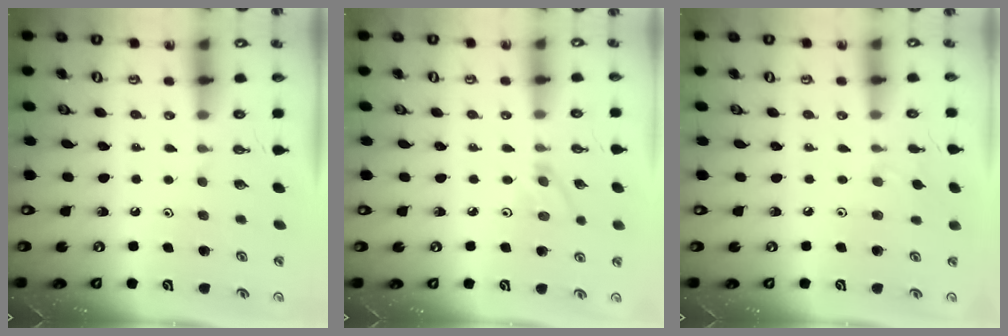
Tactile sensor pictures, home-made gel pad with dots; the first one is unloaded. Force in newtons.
{"total": 3.0, "press": 3.0, "slide": 0.4}
{"total": 3.4, "press": 3.3, "slide": 0.7}